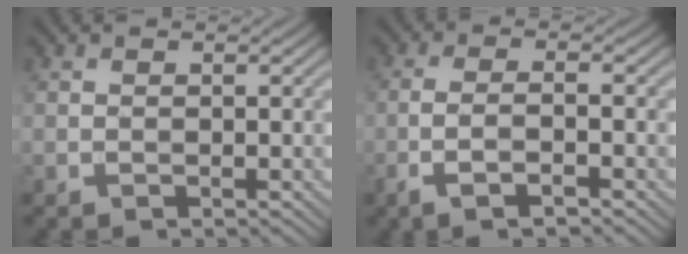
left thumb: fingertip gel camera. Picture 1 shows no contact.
{"total": 3.9, "force": [-2.0, 0.8, 3.3], "torque": [-0.064, 0.005, -0.049]}